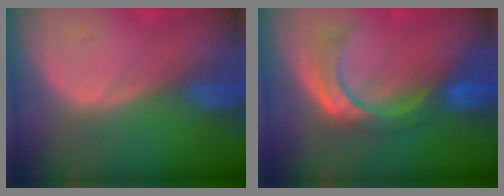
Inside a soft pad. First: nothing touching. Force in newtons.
{"total": 7.5, "press": 7.0, "slide": 2.7}